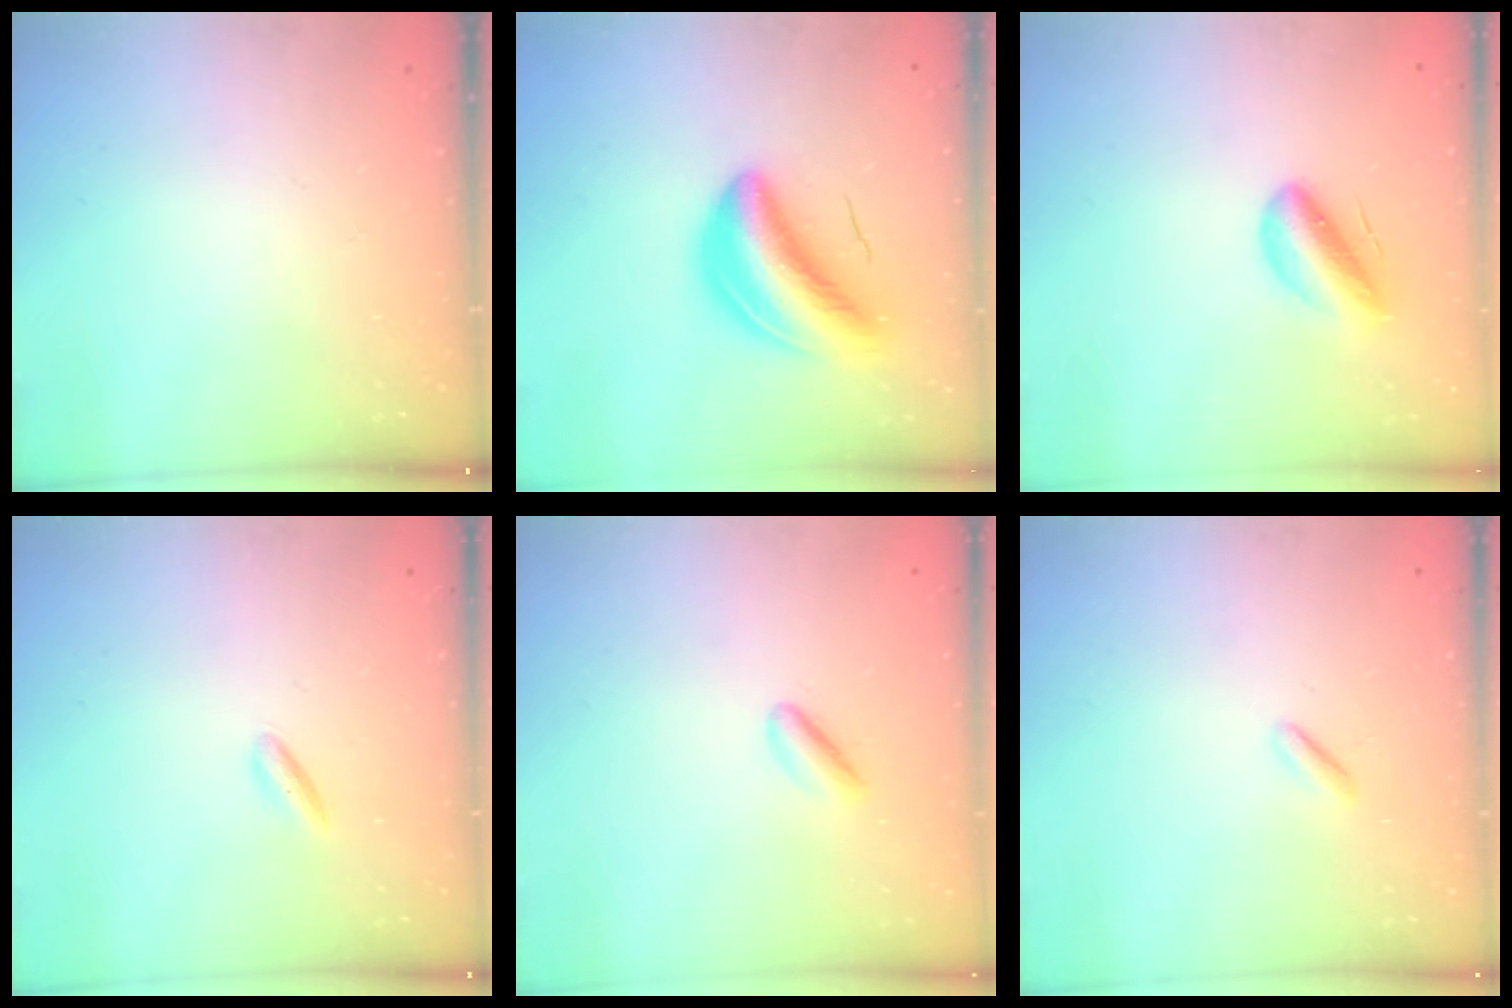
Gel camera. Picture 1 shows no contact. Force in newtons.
{"total": 9.8, "press": 9.4, "slide": 2.6}
{"total": 8.9, "press": 8.5, "slide": 2.6}
{"total": 2.1, "press": 2.0, "slide": 0.5}
{"total": 2.9, "press": 2.6, "slide": 1.2}
{"total": 1.1, "press": 1.0, "slide": 0.4}